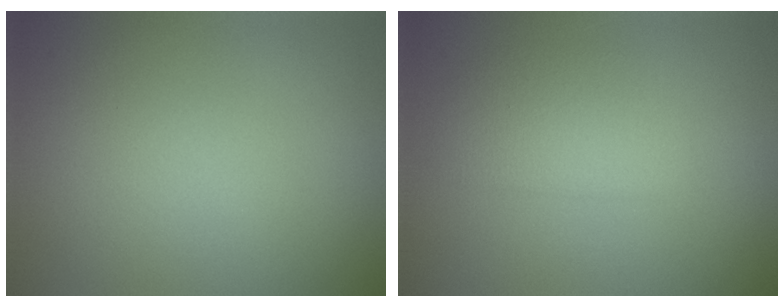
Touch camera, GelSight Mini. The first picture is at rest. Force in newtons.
{"total": 2.6, "press": 2.6, "slide": 0.0}